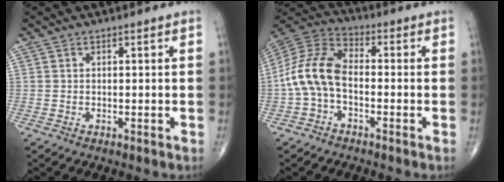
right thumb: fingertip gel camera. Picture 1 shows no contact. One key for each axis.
{"total": 11.3, "fx": -1.9, "fy": 6.7, "fz": 8.9, "tx": -0.180, "ty": 0.035, "tz": -0.050}